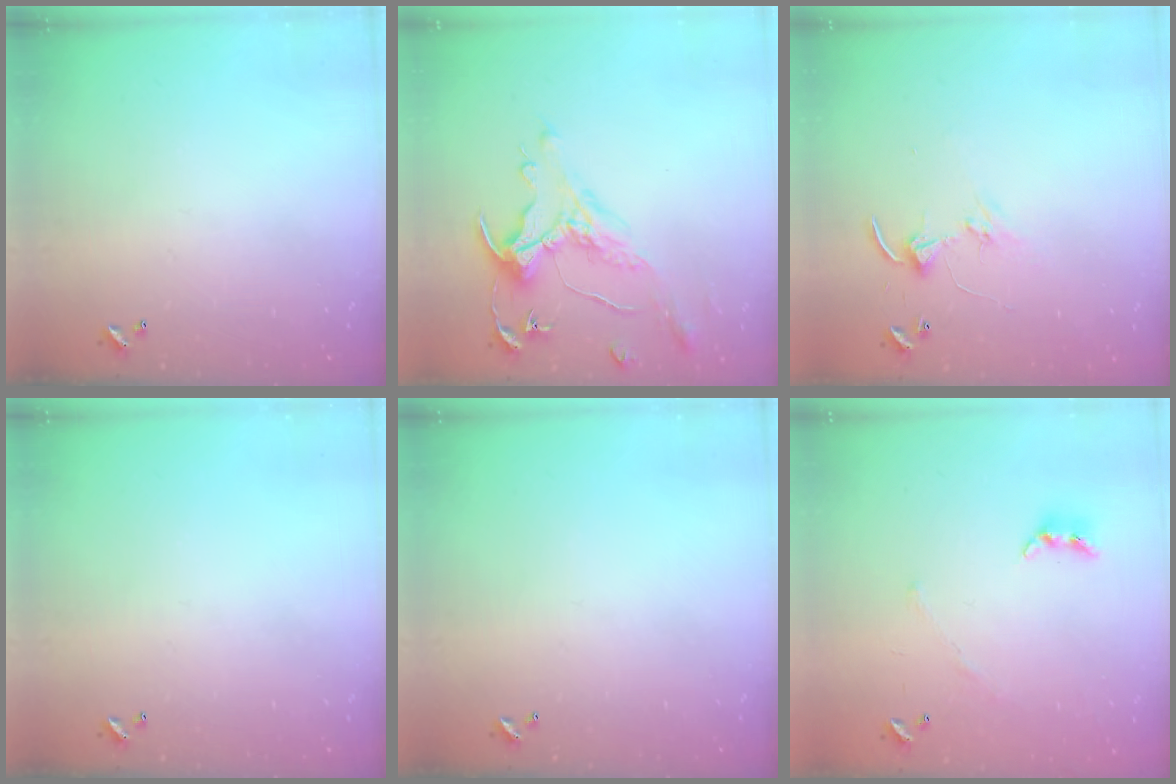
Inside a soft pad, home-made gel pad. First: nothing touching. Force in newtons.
{"total": 0.9, "press": 0.2, "slide": 0.9}
{"total": 4.4, "press": 4.4, "slide": 0.5}
{"total": 0.0}
{"total": 0.0}
{"total": 3.7, "press": 3.6, "slide": 0.9}